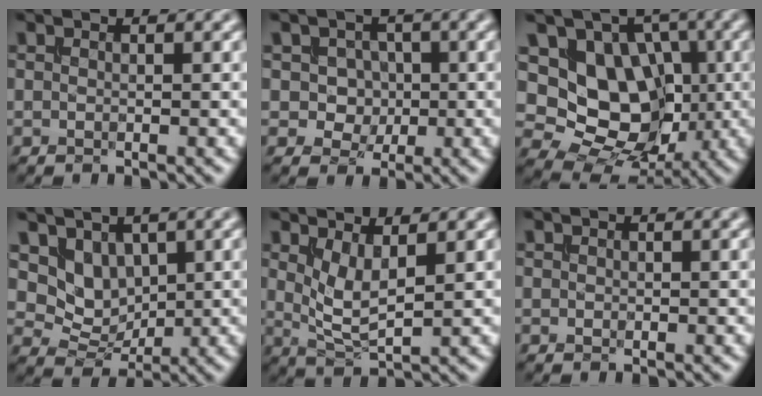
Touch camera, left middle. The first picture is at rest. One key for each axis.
{"total": 3.0, "fx": 0.1, "fy": 2.6, "fz": 1.4, "tx": -0.016, "ty": 0.005, "tz": -0.003}
{"total": 9.9, "fx": 0.4, "fy": 8.0, "fz": 5.8, "tx": -0.079, "ty": -0.003, "tz": -0.012}
{"total": 4.1, "fx": 1.6, "fy": 3.1, "fz": 2.1, "tx": -0.041, "ty": -0.014, "tz": 0.027}
{"total": 3.0, "fx": 1.2, "fy": 1.0, "fz": 2.5, "tx": -0.061, "ty": -0.013, "tz": 0.031}
{"total": 0.0}